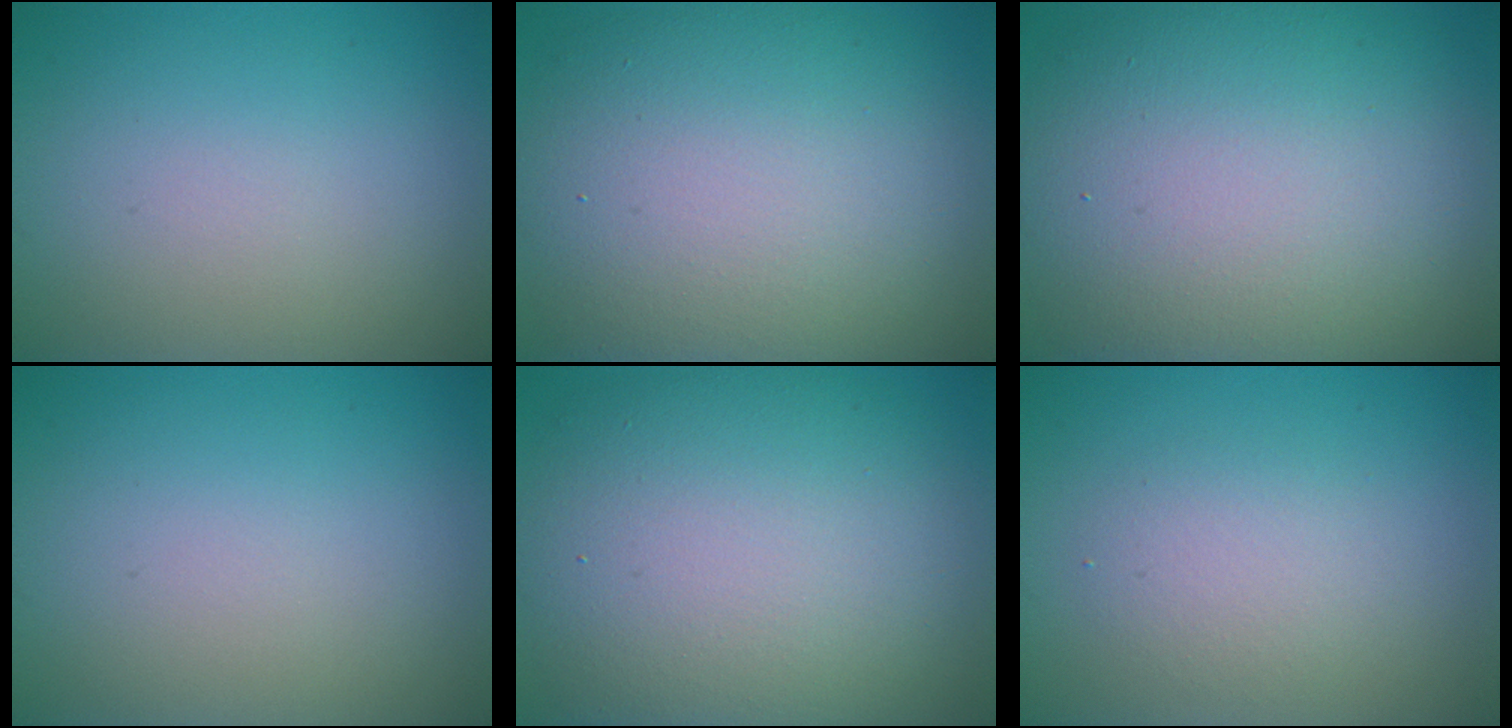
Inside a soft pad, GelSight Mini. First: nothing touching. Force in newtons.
{"total": 13.5, "press": 13.4, "slide": 0.5}
{"total": 15.4, "press": 15.4, "slide": 0.8}
{"total": 0.0}
{"total": 12.4, "press": 12.3, "slide": 1.4}
{"total": 2.4, "press": 2.4, "slide": 0.1}